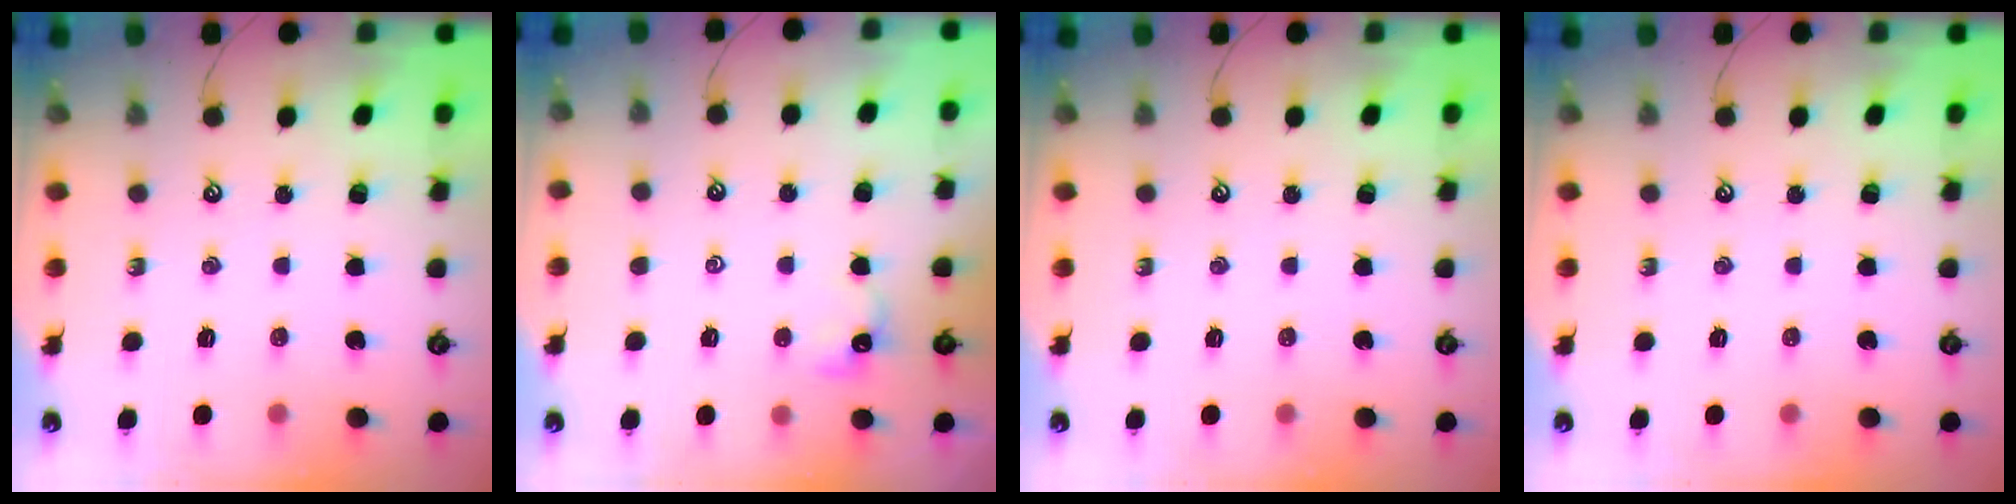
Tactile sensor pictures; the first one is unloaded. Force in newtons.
{"total": 0.9, "press": 0.9, "slide": 0.2}
{"total": 0.0}
{"total": 0.0}